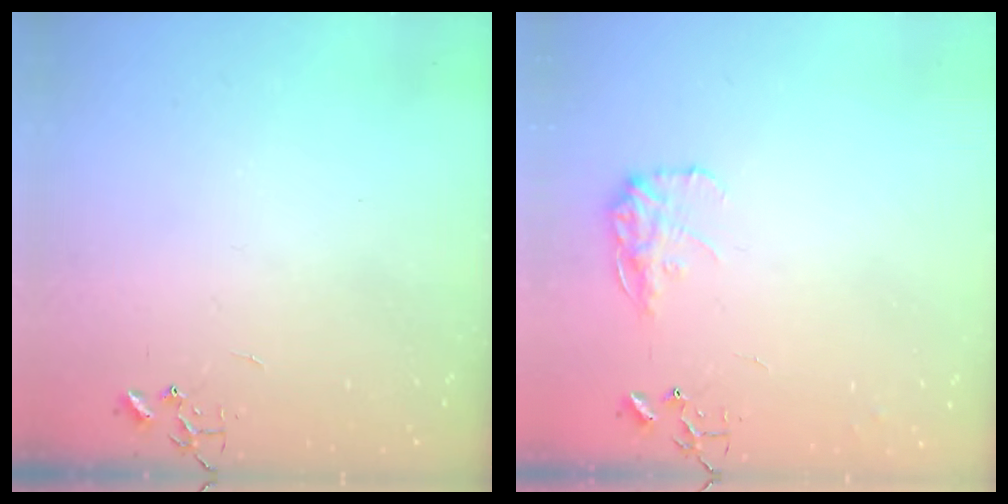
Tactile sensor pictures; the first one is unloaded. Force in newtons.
{"total": 10.9, "press": 10.9, "slide": 0.4}